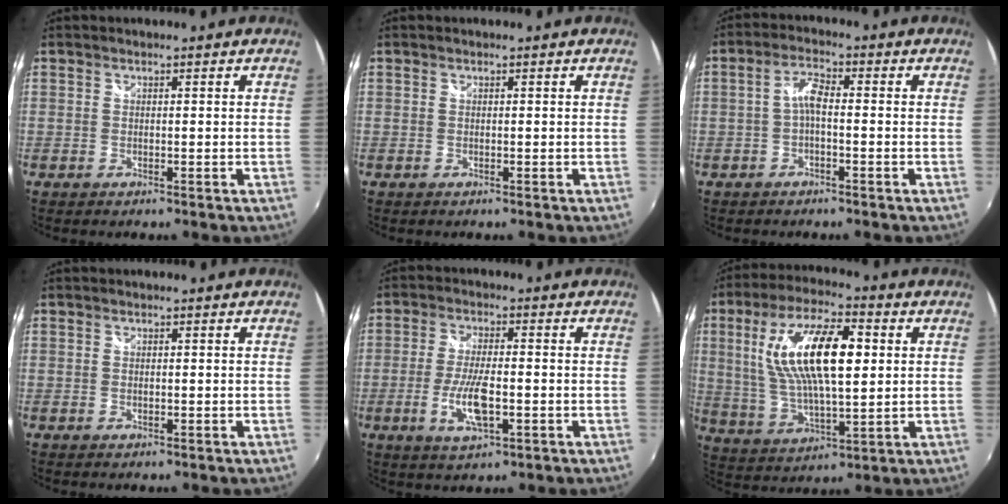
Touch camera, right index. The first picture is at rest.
{"total": 0.0}
{"total": 3.5, "force": [-0.9, 1.1, 3.2], "torque": [-0.068, 0.011, -0.019]}
{"total": 0.5, "force": [0.0, 0.4, 0.3], "torque": [-0.008, -0.001, -0.001]}
{"total": 8.3, "force": [-2.4, 2.6, 7.5], "torque": [-0.155, -0.008, -0.045]}
{"total": 18.0, "force": [4.0, 6.6, 16.2], "torque": [-0.305, 0.013, 0.078]}